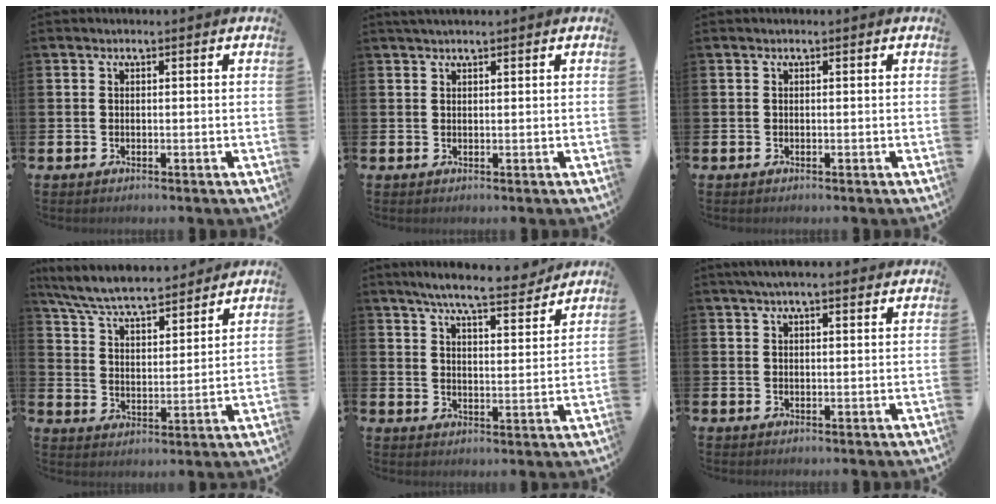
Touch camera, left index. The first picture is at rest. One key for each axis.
{"total": 1.2, "fx": 1.1, "fy": 0.1, "fz": 0.5, "tx": -0.010, "ty": 0.002, "tz": 0.019}
{"total": 0.0}
{"total": 7.2, "fx": 6.8, "fy": 0.9, "fz": 2.2, "tx": -0.077, "ty": -0.046, "tz": 0.120}
{"total": 7.4, "fx": 6.9, "fy": 0.5, "fz": 2.8, "tx": -0.063, "ty": -0.040, "tz": 0.118}
{"total": 3.3, "fx": 2.8, "fy": 0.6, "fz": 1.7, "tx": -0.030, "ty": -0.004, "tz": 0.048}